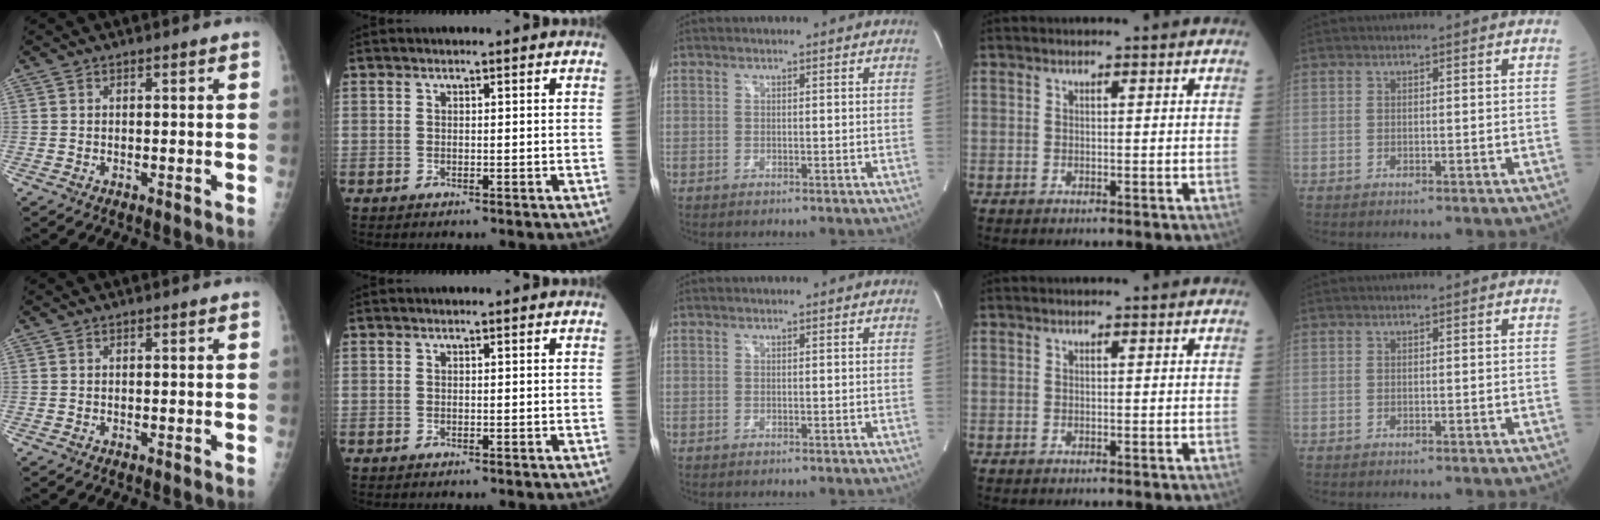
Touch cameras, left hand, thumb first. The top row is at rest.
{}